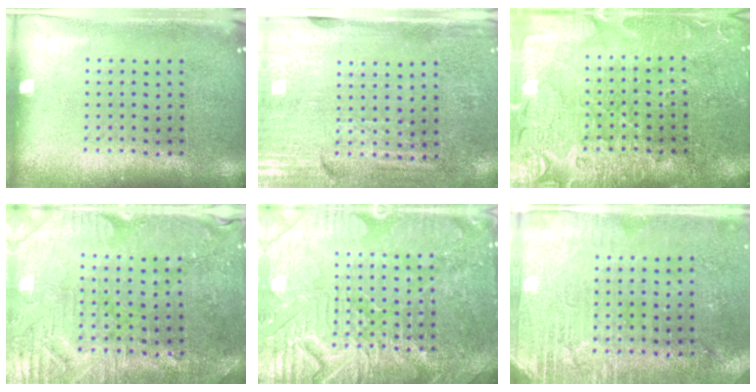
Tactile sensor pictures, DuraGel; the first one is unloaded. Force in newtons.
{"total": 3.4, "press": 3.1, "slide": 1.4}
{"total": 3.5, "press": 3.4, "slide": 1.0}
{"total": 1.2, "press": 1.1, "slide": 0.4}
{"total": 6.7, "press": 6.7, "slide": 0.9}
{"total": 2.9, "press": 2.8, "slide": 0.9}